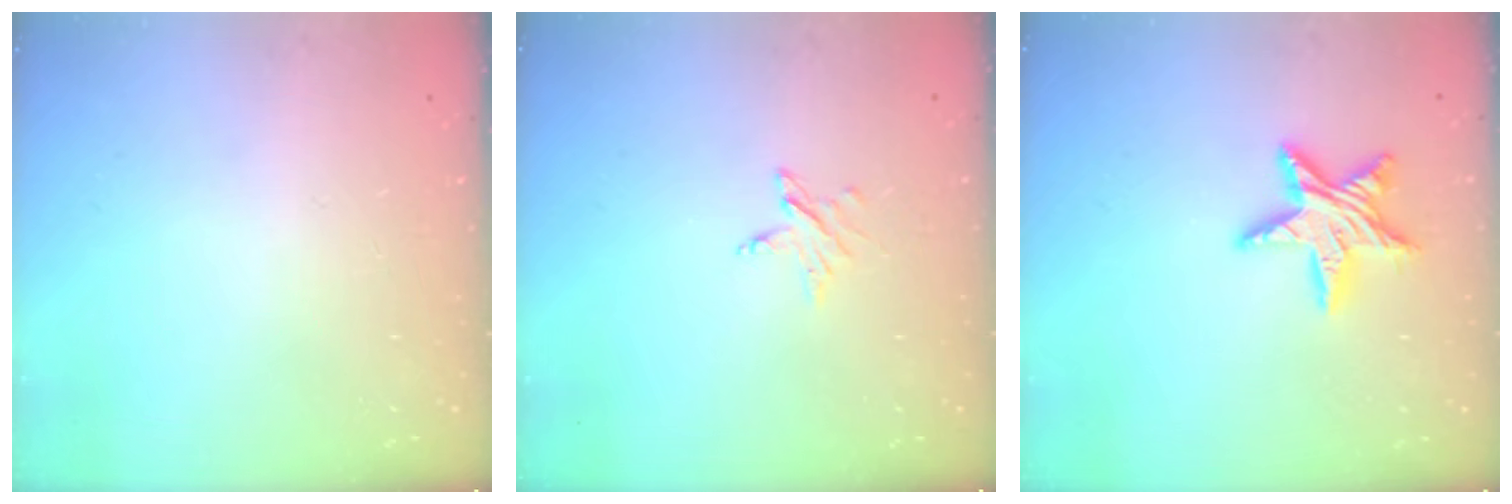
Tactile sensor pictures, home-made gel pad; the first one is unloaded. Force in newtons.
{"total": 3.4, "press": 3.4, "slide": 0.4}
{"total": 11.3, "press": 11.2, "slide": 0.8}